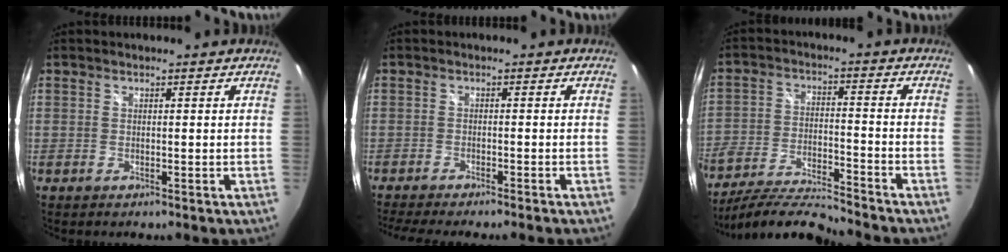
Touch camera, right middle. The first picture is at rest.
{"total": 7.3, "force": [-6.4, -0.2, 3.5], "torque": [-0.077, -0.021, -0.098]}
{"total": 13.1, "force": [-12.1, 0.9, 5.1], "torque": [-0.111, -0.027, -0.219]}